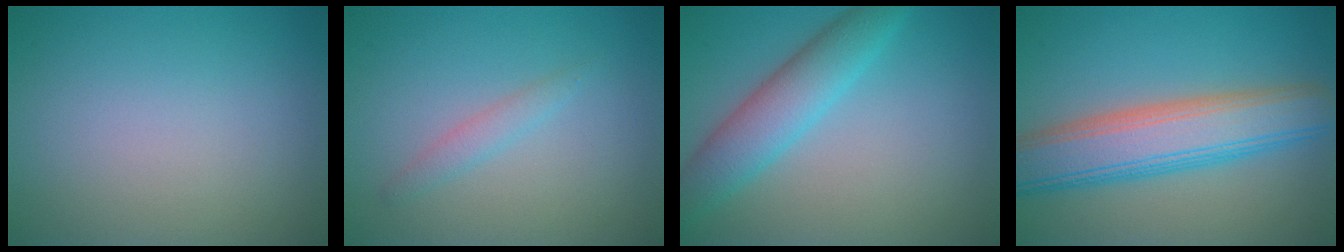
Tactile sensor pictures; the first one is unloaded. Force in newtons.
{"total": 1.3, "press": 1.3, "slide": 0.0}
{"total": 4.9, "press": 4.9, "slide": 0.2}
{"total": 7.8, "press": 7.8, "slide": 0.5}